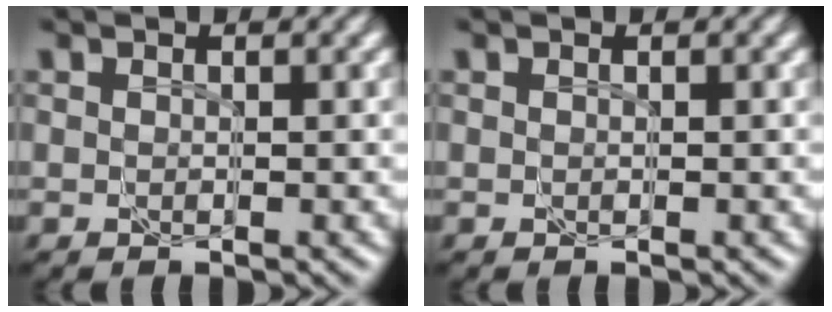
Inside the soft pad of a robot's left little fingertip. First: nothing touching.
{"total": 0.0}